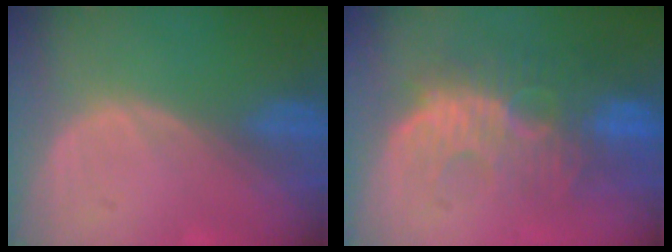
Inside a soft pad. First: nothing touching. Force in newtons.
{"total": 10.7, "press": 9.7, "slide": 4.6}